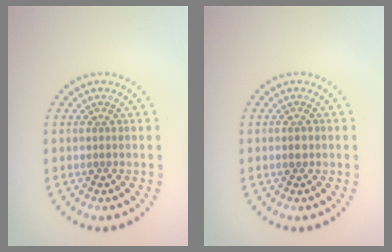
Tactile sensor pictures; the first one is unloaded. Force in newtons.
{"total": 1.2, "press": 1.2, "slide": 0.1}